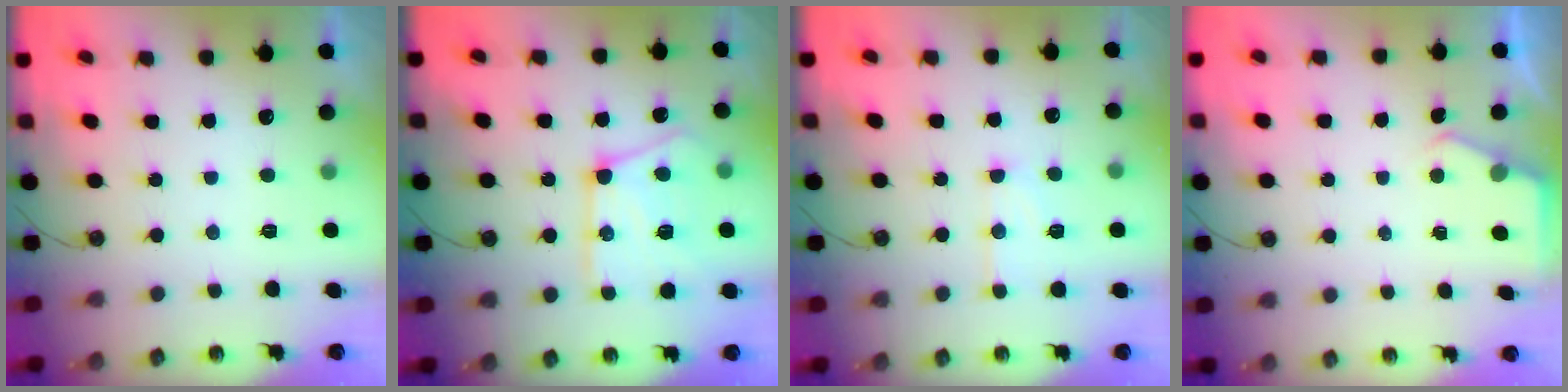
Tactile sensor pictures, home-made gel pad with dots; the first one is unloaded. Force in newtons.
{"total": 18.6, "press": 18.5, "slide": 2.0}
{"total": 8.0, "press": 7.9, "slide": 0.6}
{"total": 2.3, "press": 2.3, "slide": 0.3}